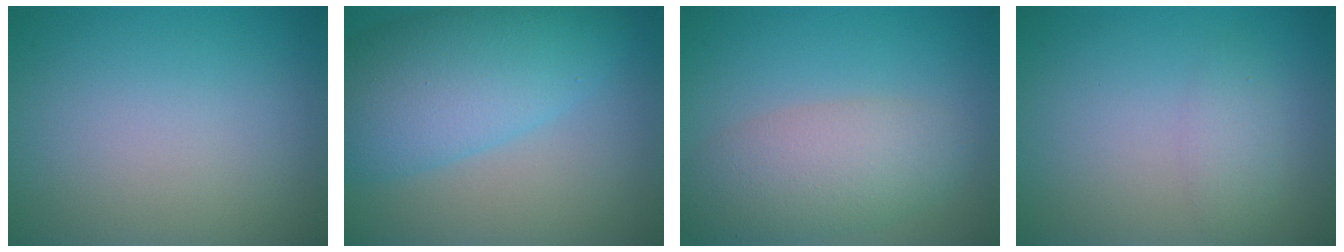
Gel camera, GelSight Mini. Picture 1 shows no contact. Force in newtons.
{"total": 7.9, "press": 7.9, "slide": 0.2}
{"total": 5.2, "press": 5.2, "slide": 0.3}
{"total": 1.7, "press": 1.7, "slide": 0.0}